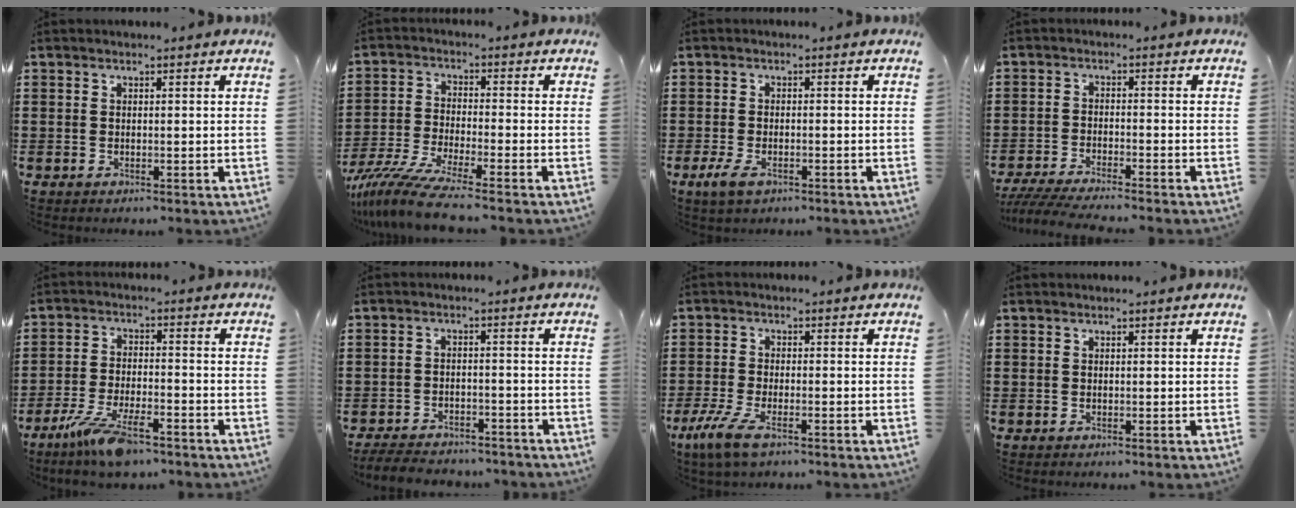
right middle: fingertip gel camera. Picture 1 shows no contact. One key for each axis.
{"total": 7.8, "fx": -6.6, "fy": 0.2, "fz": 4.1, "tx": -0.100, "ty": -0.016, "tz": -0.130}
{"total": 2.9, "fx": -1.5, "fy": 1.3, "fz": 2.1, "tx": -0.052, "ty": -0.005, "tz": -0.031}
{"total": 4.2, "fx": -3.9, "fy": -0.1, "fz": 1.4, "tx": -0.038, "ty": -0.015, "tz": -0.080}
{"total": 8.7, "fx": -5.9, "fy": 2.0, "fz": 6.1, "tx": -0.131, "ty": -0.007, "tz": -0.112}
{"total": 4.2, "fx": -4.1, "fy": 0.6, "fz": 0.5, "tx": -0.015, "ty": 0.002, "tz": -0.086}
{"total": 5.3, "fx": -3.1, "fy": 1.7, "fz": 3.9, "tx": -0.101, "ty": -0.011, "tz": -0.062}
{"total": 0.0}